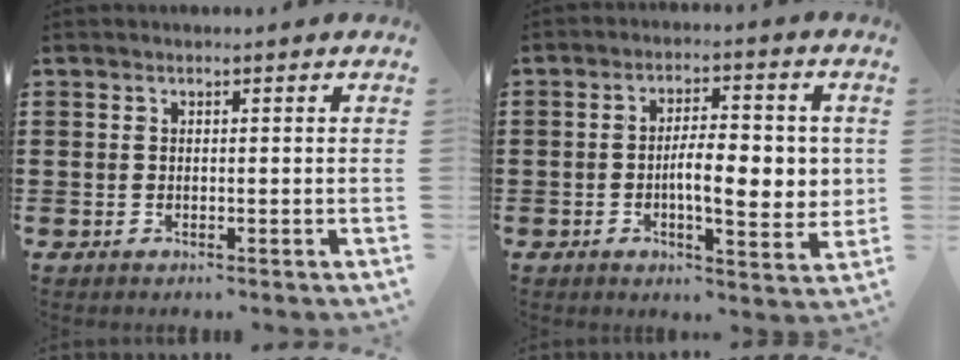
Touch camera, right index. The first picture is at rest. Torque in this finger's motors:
{"motor_torque": [1.44, -0.16, 0.44, 0.09]}